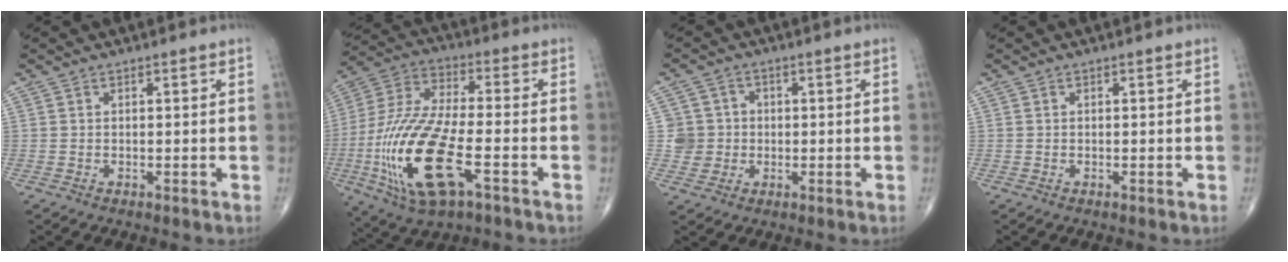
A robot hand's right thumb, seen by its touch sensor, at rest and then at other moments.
{"total": 22.2, "force": [-6.7, 8.4, 19.4], "torque": [-0.437, 0.011, -0.114]}
{"total": 5.1, "force": [-0.2, 5.1, 0.2], "torque": [0.029, 0.010, -0.007]}
{"total": 0.0}